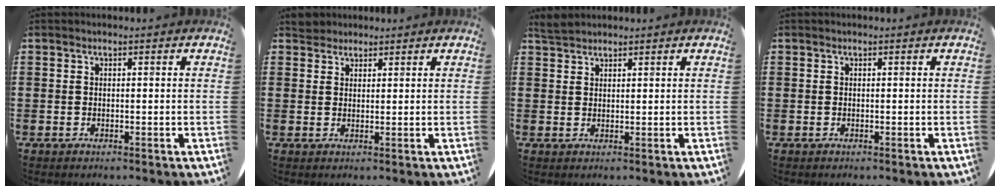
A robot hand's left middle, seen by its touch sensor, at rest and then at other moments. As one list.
[{"total": 2.3, "force": [2.1, 0.8, -0.1], "torque": [0.007, 0.002, 0.041]}, {"total": 2.1, "force": [2.0, 0.5, 0.3], "torque": [-0.001, 0.002, 0.037]}, {"total": 0.0}]